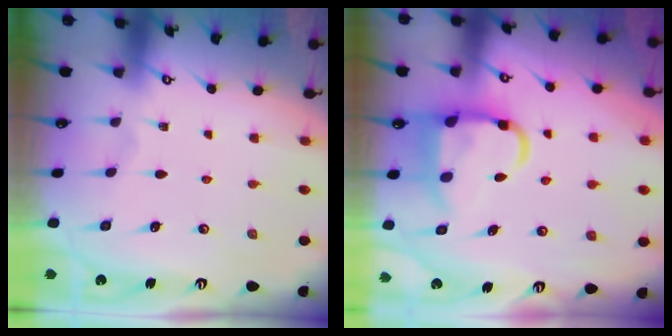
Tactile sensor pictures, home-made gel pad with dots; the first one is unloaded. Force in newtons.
{"total": 10.5, "press": 10.4, "slide": 1.5}